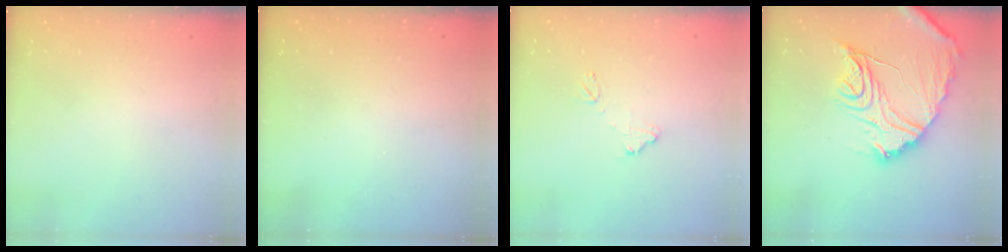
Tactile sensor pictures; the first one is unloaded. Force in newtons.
{"total": 3.2, "press": 3.2, "slide": 0.1}
{"total": 9.3, "press": 9.3, "slide": 0.6}
{"total": 20.3, "press": 20.2, "slide": 2.1}